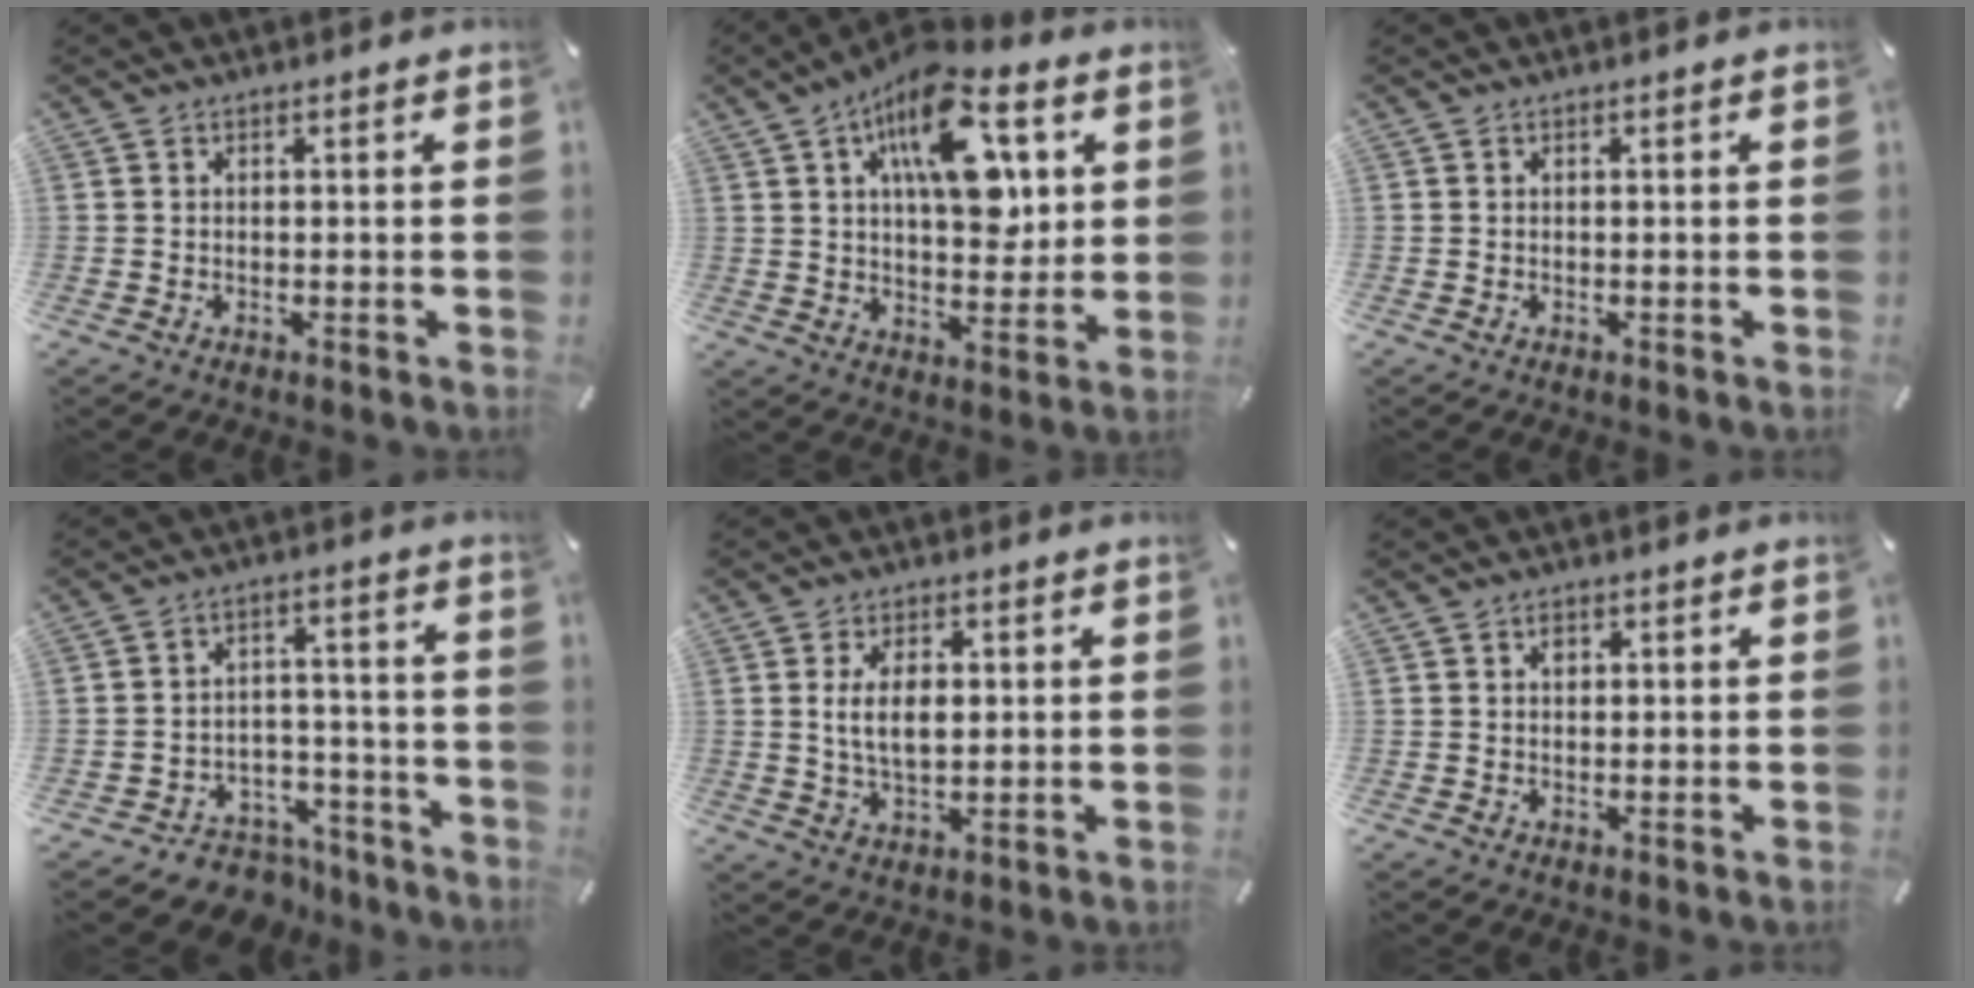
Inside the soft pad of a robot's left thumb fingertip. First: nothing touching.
{"total": 17.7, "force": [7.3, 9.1, 13.3], "torque": [-0.190, -0.021, 0.121]}
{"total": 0.0}
{"total": 7.9, "force": [-5.8, 5.2, 1.5], "torque": [-0.009, 0.044, -0.100]}
{"total": 7.3, "force": [1.0, 4.0, 6.1], "torque": [-0.119, 0.000, 0.011]}
{"total": 1.3, "force": [0.4, 0.9, 0.8], "torque": [-0.008, 0.001, 0.006]}